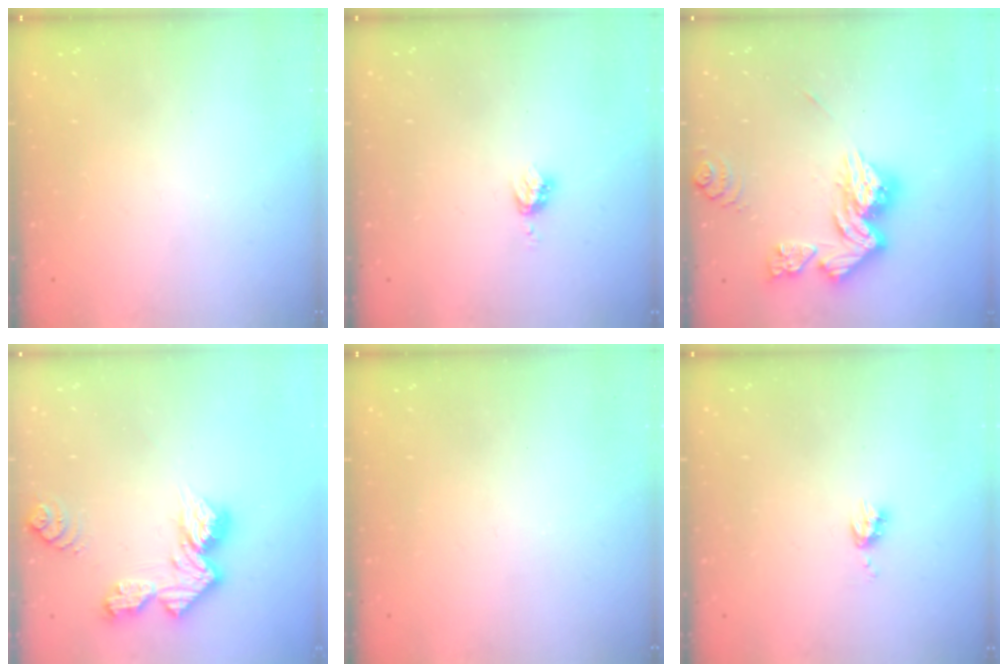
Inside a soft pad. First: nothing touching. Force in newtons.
{"total": 3.4, "press": 3.4, "slide": 0.4}
{"total": 14.6, "press": 14.5, "slide": 1.5}
{"total": 12.0, "press": 12.0, "slide": 1.0}
{"total": 0.0}
{"total": 5.4, "press": 5.3, "slide": 0.7}